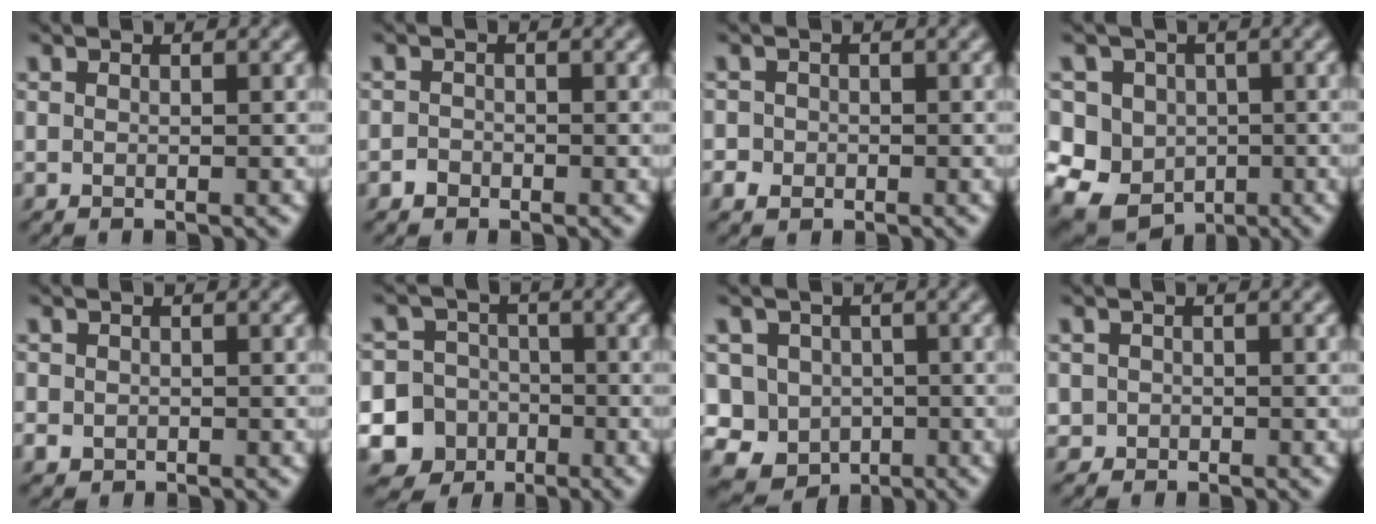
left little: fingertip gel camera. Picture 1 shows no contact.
{"total": 1.0, "force": [-0.7, 0.7, 0.1], "torque": [0.003, 0.001, -0.016]}
{"total": 1.6, "force": [-0.5, 1.5, 0.3], "torque": [0.006, -0.001, -0.010]}
{"total": 8.4, "force": [-0.7, 7.6, 3.5], "torque": [-0.064, 0.014, -0.044]}
{"total": 1.2, "force": [-0.3, 1.1, 0.4], "torque": [-0.005, -0.003, -0.008]}
{"total": 12.3, "force": [-5.6, 10.8, 1.7], "torque": [-0.051, -0.039, -0.109]}
{"total": 8.7, "force": [-1.3, 8.1, 3.0], "torque": [-0.062, 0.018, -0.055]}
{"total": 1.0, "force": [-0.3, 1.0, 0.0], "torque": [0.010, -0.002, -0.007]}